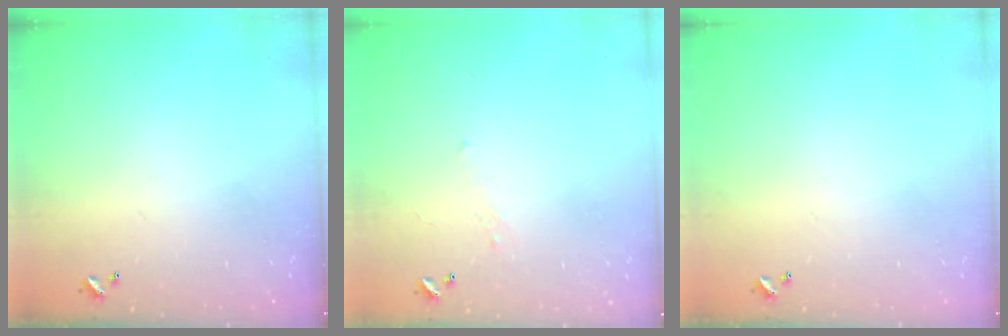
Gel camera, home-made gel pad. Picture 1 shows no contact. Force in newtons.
{"total": 1.0, "press": 0.8, "slide": 0.5}
{"total": 0.0}